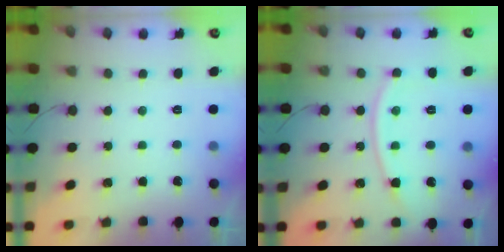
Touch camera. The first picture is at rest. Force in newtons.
{"total": 10.9, "press": 10.8, "slide": 1.1}